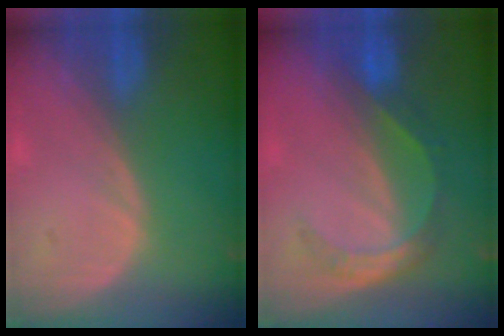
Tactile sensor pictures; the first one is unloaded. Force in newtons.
{"total": 5.7, "press": 4.8, "slide": 3.0}